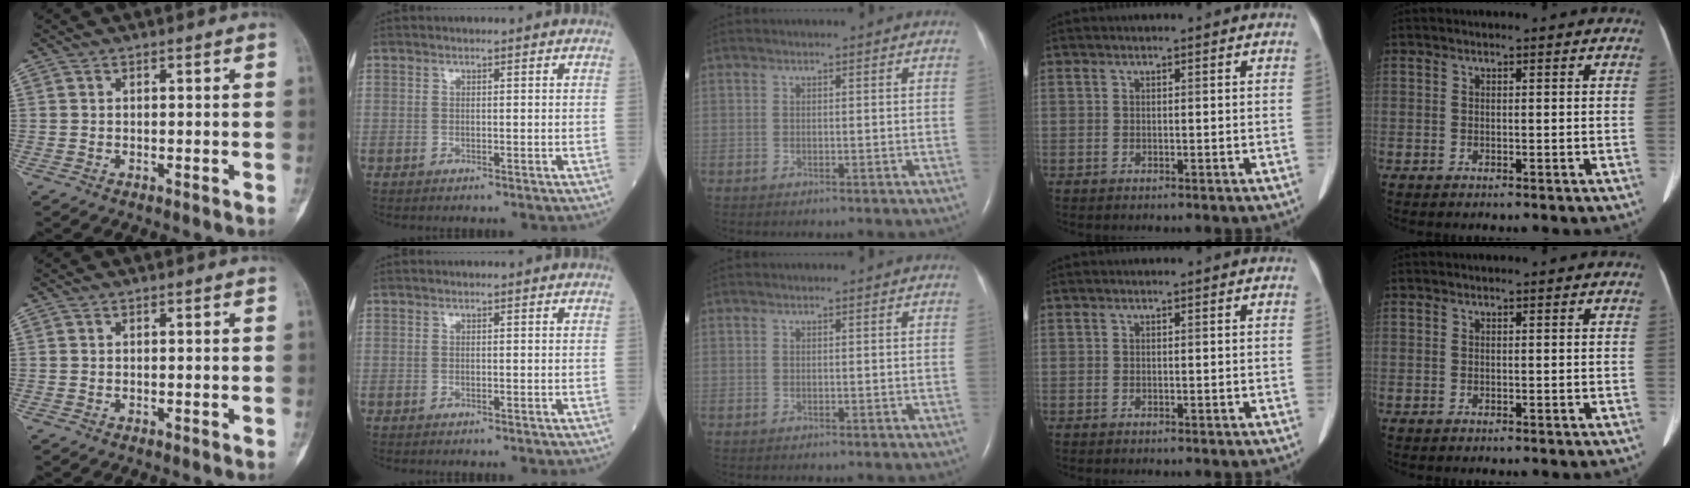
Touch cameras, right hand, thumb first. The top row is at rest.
{}